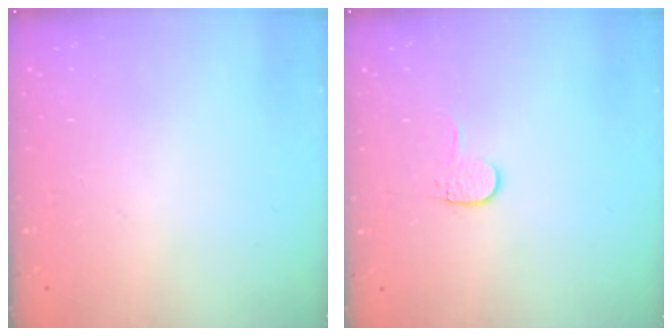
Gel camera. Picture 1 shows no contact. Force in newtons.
{"total": 3.9, "press": 3.9, "slide": 0.4}